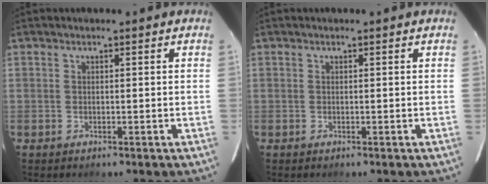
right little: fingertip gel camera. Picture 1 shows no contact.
{"total": 0.0}